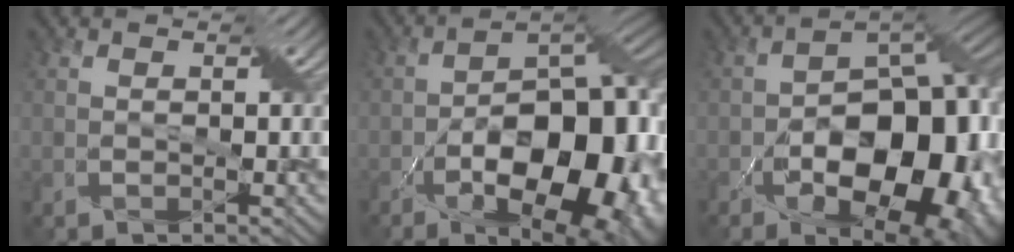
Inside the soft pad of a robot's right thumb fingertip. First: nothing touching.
{"total": 18.5, "force": [-6.5, 9.4, 14.5], "torque": [-0.190, -0.010, -0.095]}
{"total": 18.2, "force": [-6.3, 10.8, 13.2], "torque": [-0.154, -0.007, -0.083]}